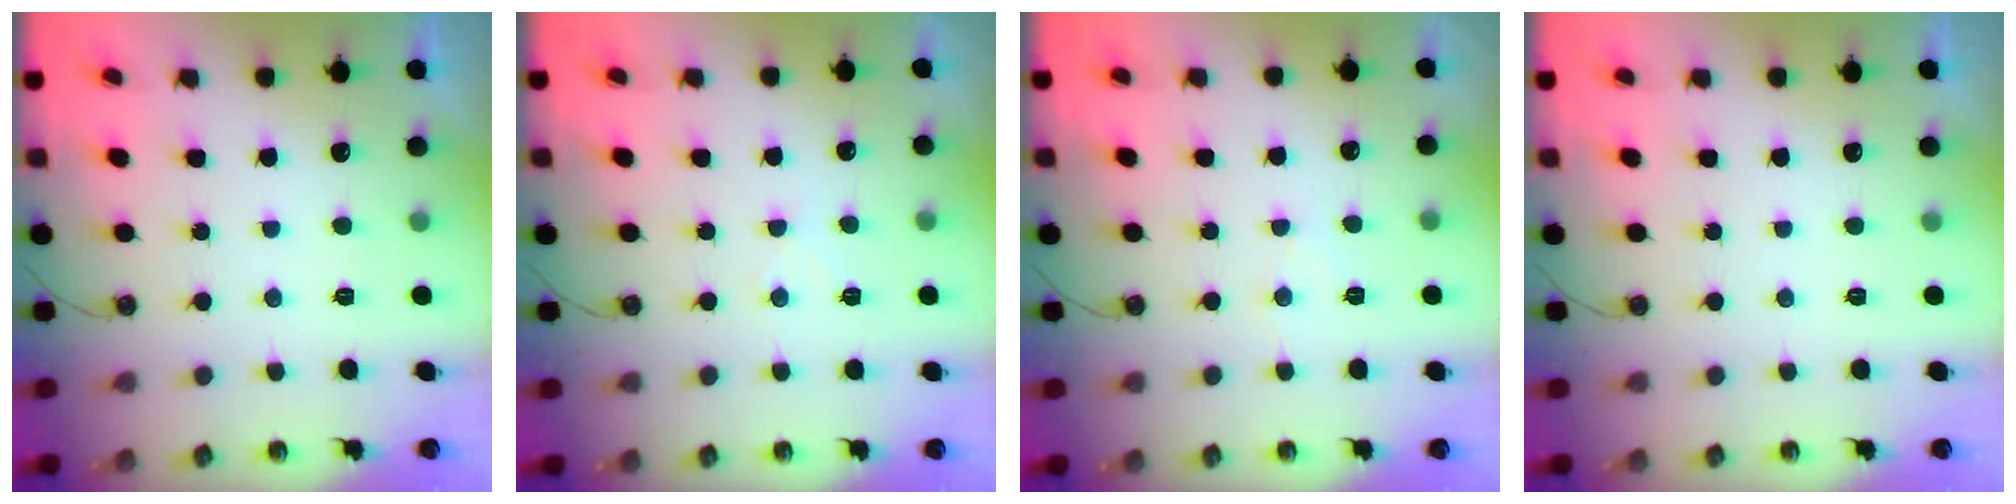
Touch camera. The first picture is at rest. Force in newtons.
{"total": 3.9, "press": 3.8, "slide": 0.7}
{"total": 5.2, "press": 5.2, "slide": 0.7}
{"total": 0.0}